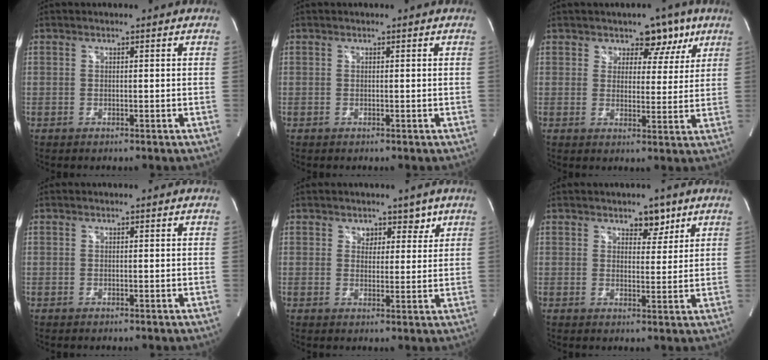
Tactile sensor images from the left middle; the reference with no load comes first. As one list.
[{"total": 0.0}, {"total": 6.1, "force": [3.9, 4.3, 2.0], "torque": [-0.003, 0.003, 0.049]}, {"total": 0.0}, {"total": 3.5, "force": [2.2, 2.5, 0.9], "torque": [0.001, 0.002, 0.033]}, {"total": 3.5, "force": [2.4, 2.0, 1.7], "torque": [-0.016, 0.000, 0.036]}]